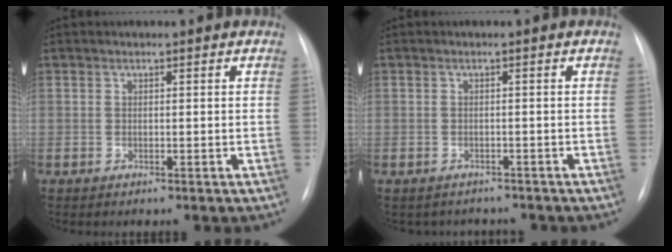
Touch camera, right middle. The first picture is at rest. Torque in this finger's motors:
{"motor_torque": [-0.31, -0.10, -0.06, -0.01]}